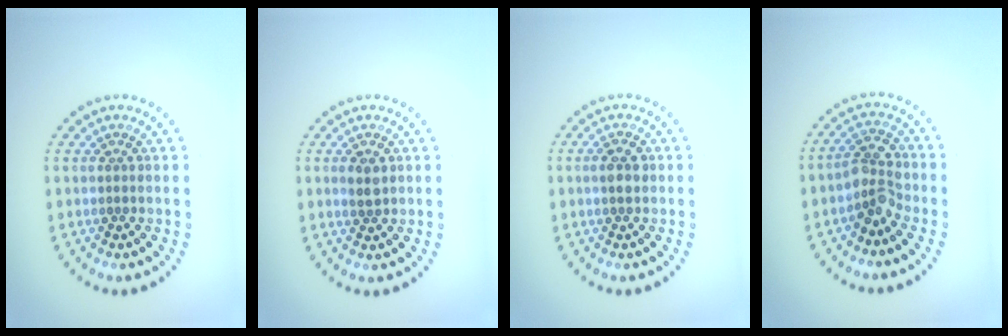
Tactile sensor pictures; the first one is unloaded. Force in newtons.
{"total": 1.5, "press": 1.5, "slide": 0.2}
{"total": 1.6, "press": 1.5, "slide": 0.3}
{"total": 2.9, "press": 2.7, "slide": 1.0}